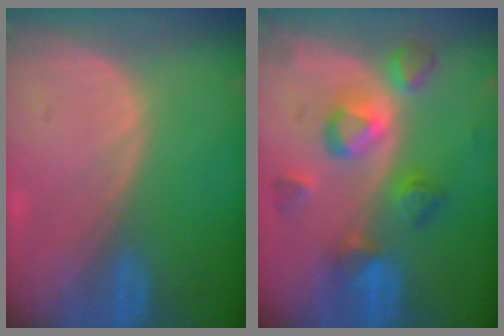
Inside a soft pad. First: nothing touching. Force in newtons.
{"total": 7.5, "press": 7.5, "slide": 0.7}